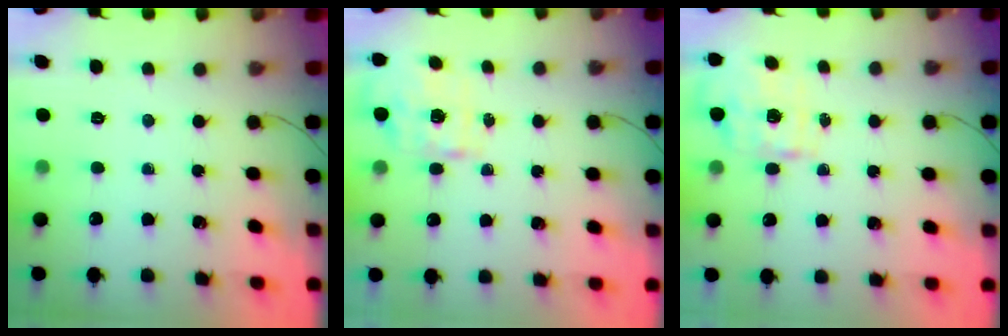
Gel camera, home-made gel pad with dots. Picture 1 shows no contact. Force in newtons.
{"total": 2.0, "press": 1.9, "slide": 0.6}
{"total": 1.7, "press": 1.6, "slide": 0.6}